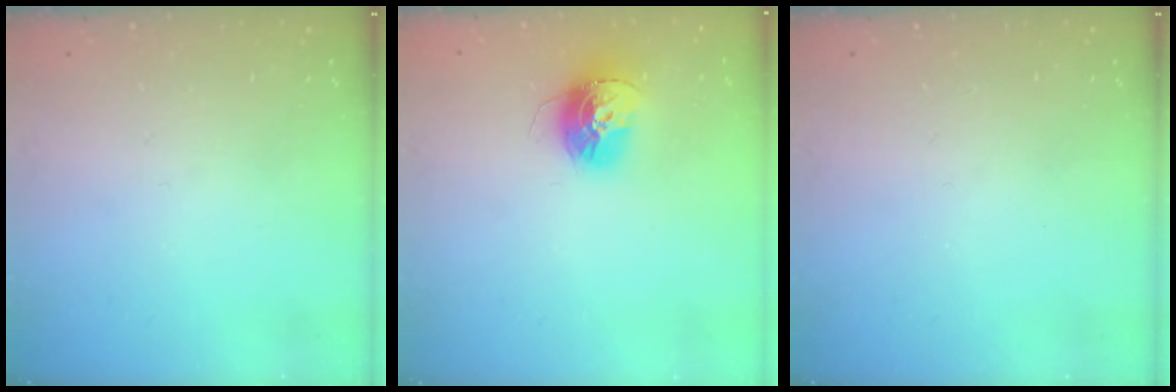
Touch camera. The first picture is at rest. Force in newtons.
{"total": 13.8, "press": 13.7, "slide": 1.3}
{"total": 0.0}